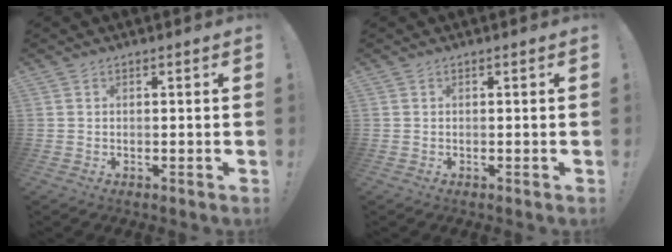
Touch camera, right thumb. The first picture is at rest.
{"total": 0.0}